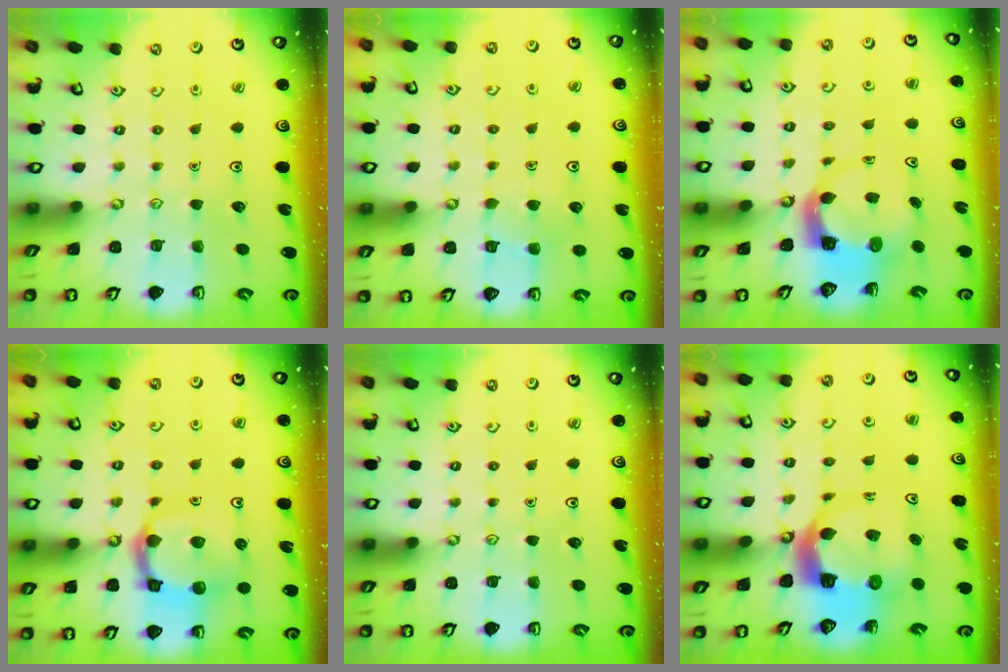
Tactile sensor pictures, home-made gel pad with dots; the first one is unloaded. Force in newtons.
{"total": 5.7, "press": 5.7, "slide": 0.5}
{"total": 3.9, "press": 3.9, "slide": 0.6}
{"total": 13.4, "press": 13.3, "slide": 1.6}
{"total": 0.0}
{"total": 8.2, "press": 8.1, "slide": 1.1}